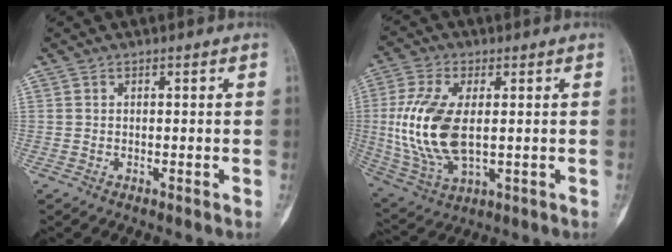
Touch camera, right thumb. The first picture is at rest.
{"total": 15.2, "force": [0.6, 7.8, 13.0], "torque": [-0.281, -0.010, 0.020]}